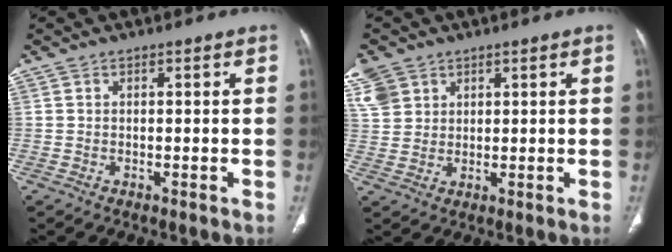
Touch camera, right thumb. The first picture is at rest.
{"total": 10.8, "force": [5.6, 8.2, 4.2], "torque": [-0.106, 0.004, 0.118]}